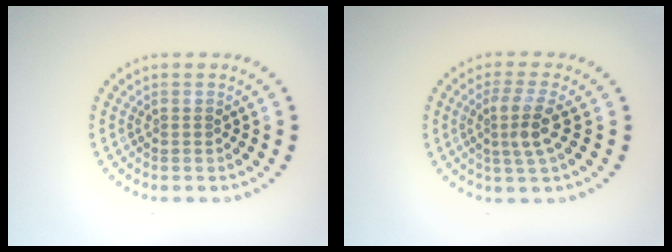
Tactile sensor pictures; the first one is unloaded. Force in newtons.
{"total": 2.9, "press": 2.4, "slide": 1.6}